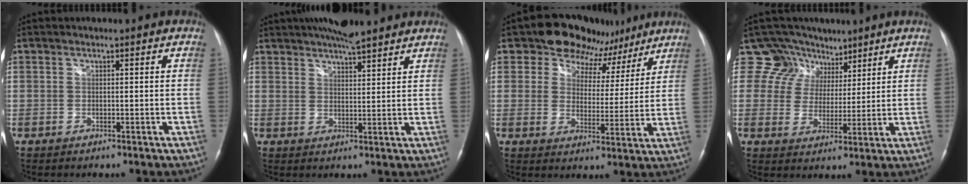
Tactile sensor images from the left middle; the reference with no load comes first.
{"total": 10.0, "force": [8.4, 1.8, 5.2], "torque": [-0.084, 0.023, 0.127]}
{"total": 10.8, "force": [7.8, 7.0, 2.7], "torque": [-0.020, 0.017, 0.099]}
{"total": 8.8, "force": [6.4, 6.0, -1.0], "torque": [0.024, -0.004, 0.103]}